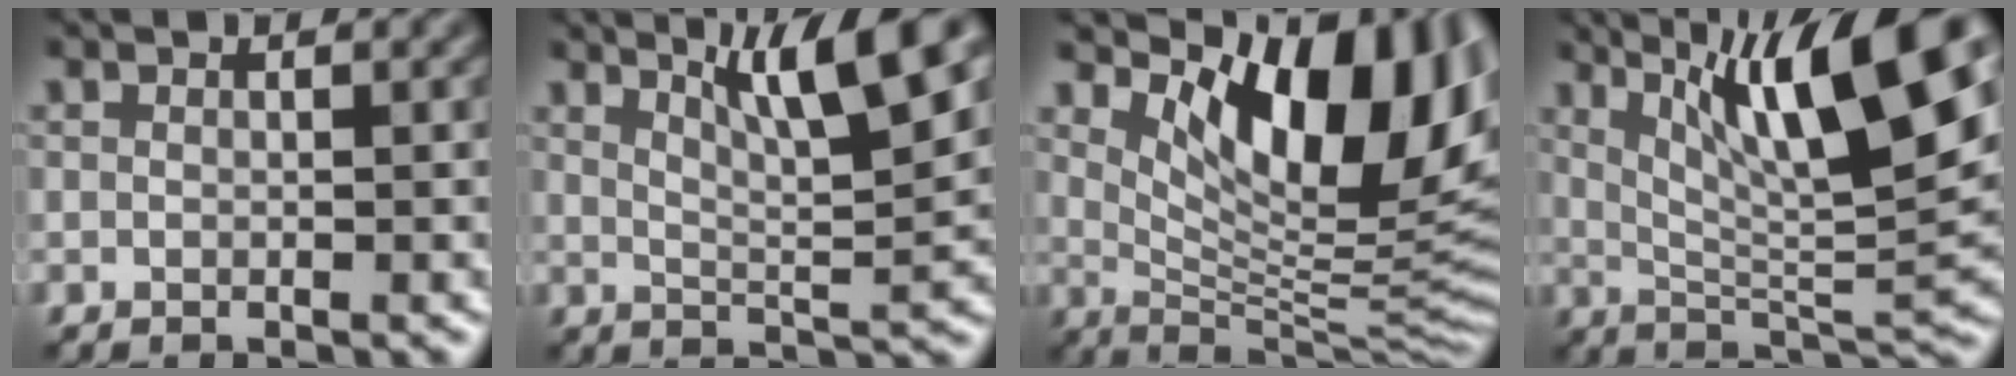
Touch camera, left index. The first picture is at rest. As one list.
[{"total": 7.6, "force": [4.2, 1.3, 6.2], "torque": [-0.086, 0.007, 0.071]}, {"total": 13.1, "force": [5.0, 5.9, 10.5], "torque": [-0.136, -0.006, 0.090]}, {"total": 12.4, "force": [5.5, 3.0, 10.7], "torque": [-0.169, 0.004, 0.098]}]